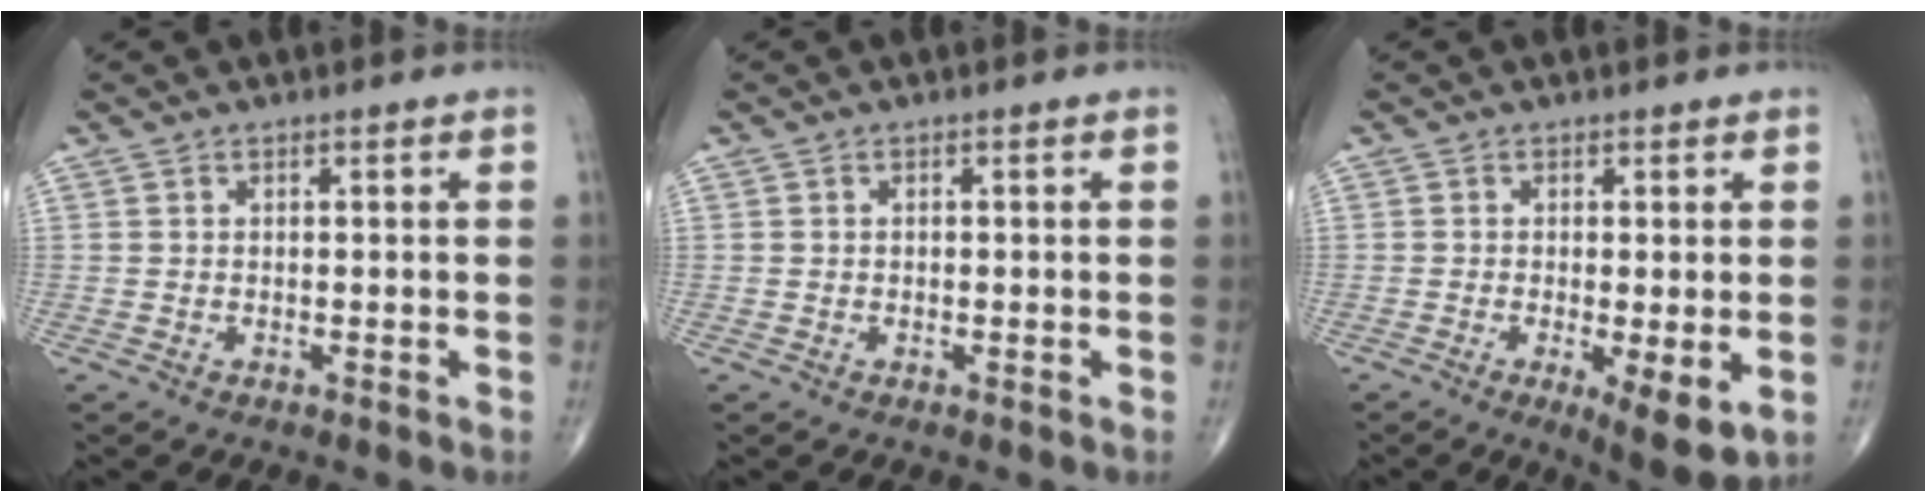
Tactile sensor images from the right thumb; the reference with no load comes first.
{"total": 0.0}
{"total": 6.7, "force": [-1.6, 1.8, 6.3], "torque": [-0.101, -0.022, -0.023]}